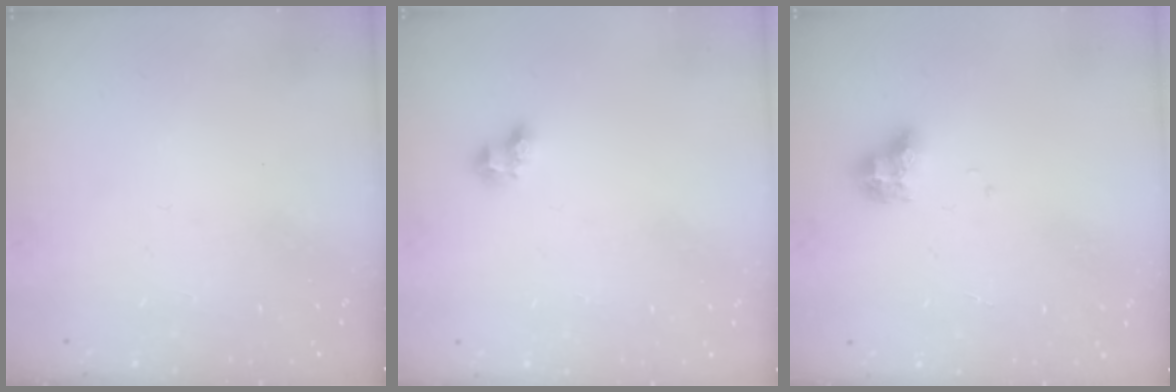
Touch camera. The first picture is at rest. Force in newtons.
{"total": 2.7, "press": 2.5, "slide": 1.0}
{"total": 7.4, "press": 7.4, "slide": 0.5}